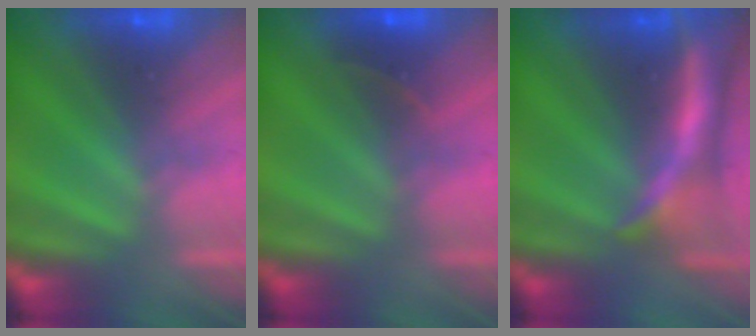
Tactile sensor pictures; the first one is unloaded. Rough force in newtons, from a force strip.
{"total": 2.6}
{"total": 7.1}